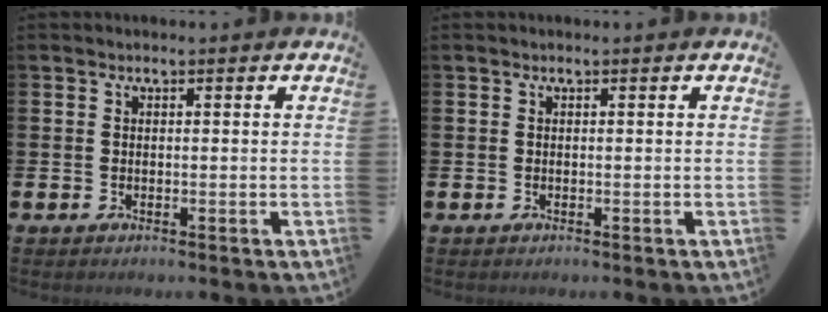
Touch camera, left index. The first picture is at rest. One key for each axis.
{"total": 0.0}